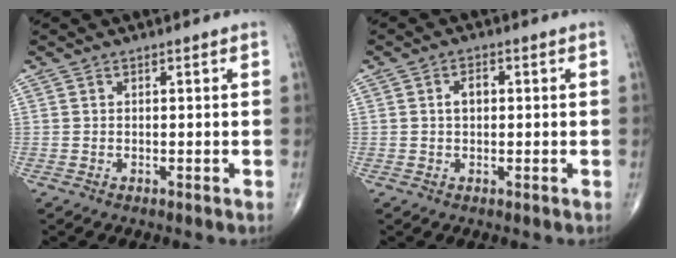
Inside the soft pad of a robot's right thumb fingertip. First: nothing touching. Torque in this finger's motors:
{"motor_torque": [0.33, 0.38, 0.57, 0.23, 0.00]}